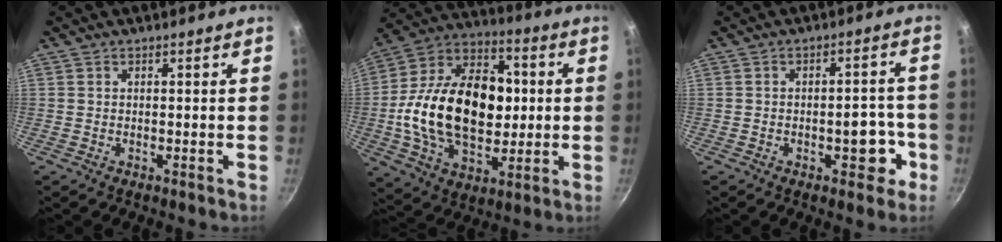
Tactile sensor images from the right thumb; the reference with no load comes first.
{"total": 26.4, "force": [0.3, 17.2, 20.0], "torque": [-0.318, 0.029, -0.001]}
{"total": 6.7, "force": [-2.5, 3.6, 5.1], "torque": [-0.029, 0.023, -0.030]}